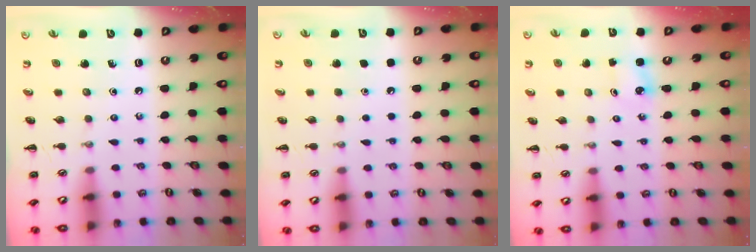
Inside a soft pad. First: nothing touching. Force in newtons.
{"total": 1.6, "press": 1.6, "slide": 0.1}
{"total": 1.4, "press": 1.4, "slide": 0.3}